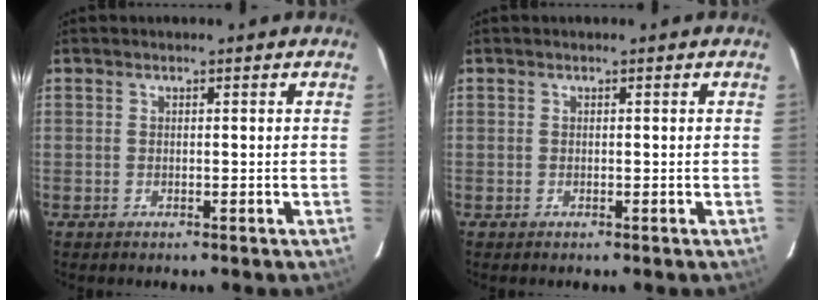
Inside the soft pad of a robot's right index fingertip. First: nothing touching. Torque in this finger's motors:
{"motor_torque": [0.00, 0.00, 0.00, 0.00]}